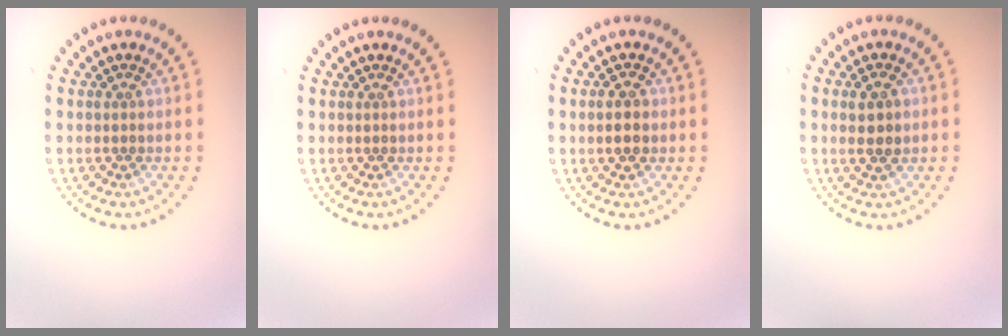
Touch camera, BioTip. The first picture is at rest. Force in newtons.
{"total": 0.0}
{"total": 1.7, "press": 1.7, "slide": 0.2}
{"total": 2.3, "press": 2.2, "slide": 0.5}